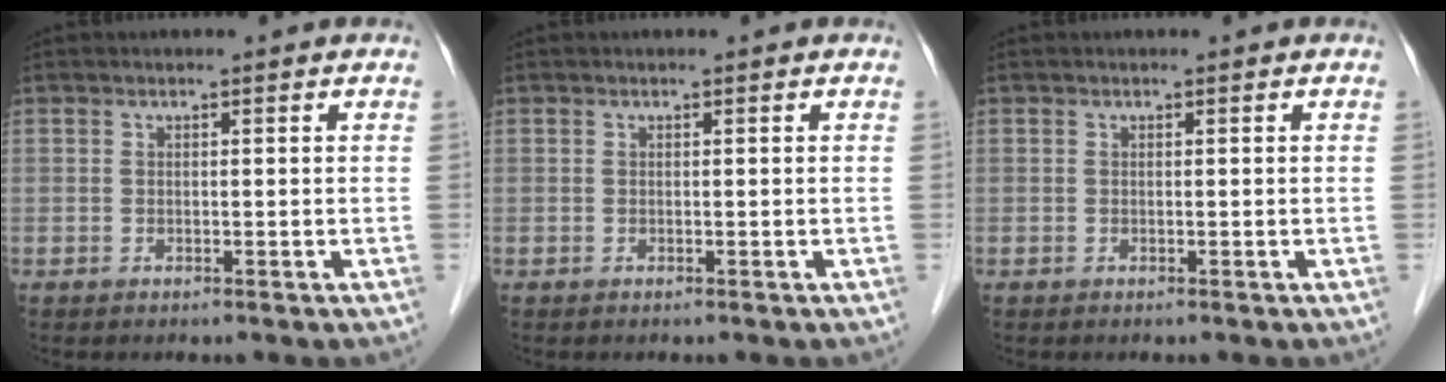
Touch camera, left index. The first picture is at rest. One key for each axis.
{"total": 0.0}
{"total": 0.0}